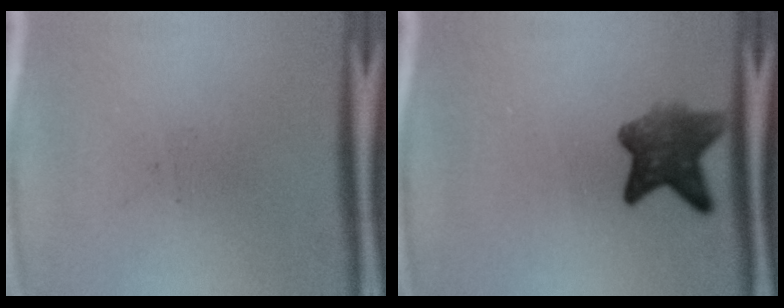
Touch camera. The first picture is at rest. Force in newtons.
{"total": 6.6}